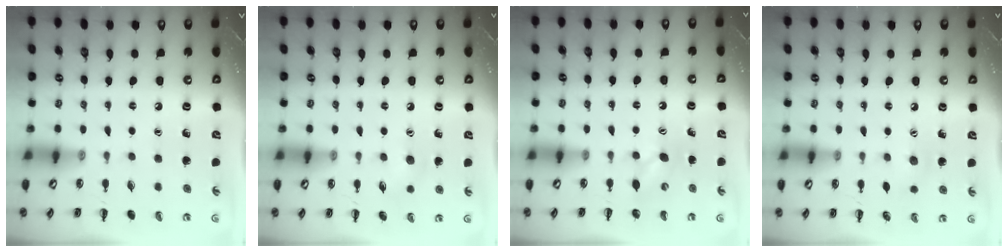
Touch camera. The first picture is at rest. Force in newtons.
{"total": 5.6, "press": 5.4, "slide": 1.4}
{"total": 5.4, "press": 5.3, "slide": 1.1}
{"total": 6.1, "press": 6.0, "slide": 1.1}